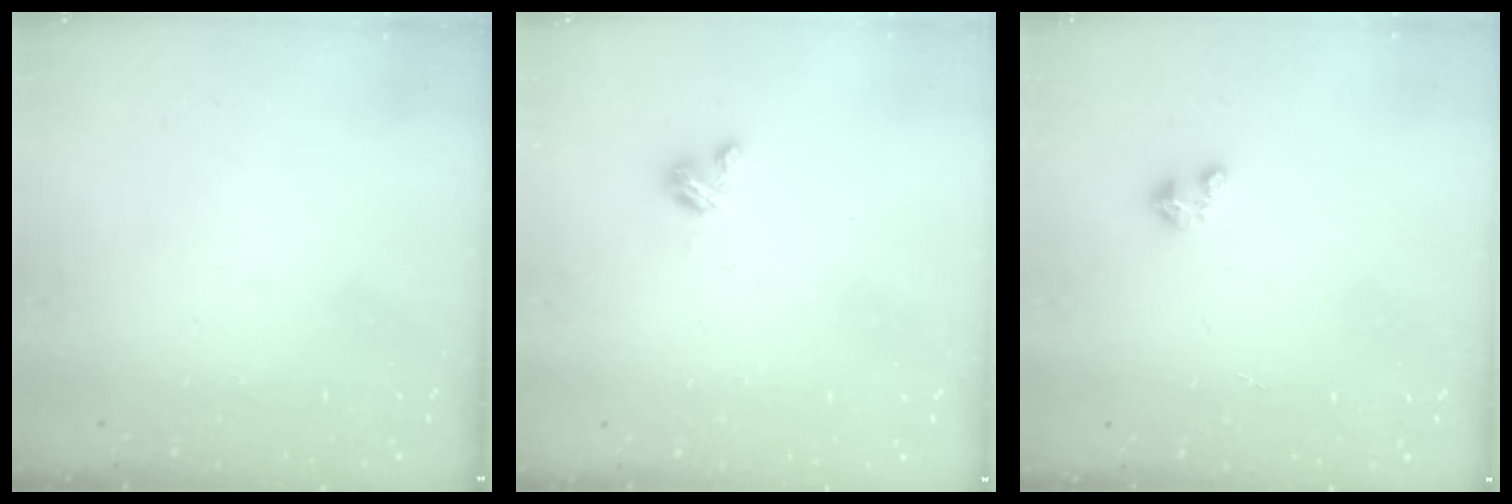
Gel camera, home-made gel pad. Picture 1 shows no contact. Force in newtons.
{"total": 2.7, "press": 2.7, "slide": 0.3}
{"total": 1.5, "press": 1.5, "slide": 0.1}